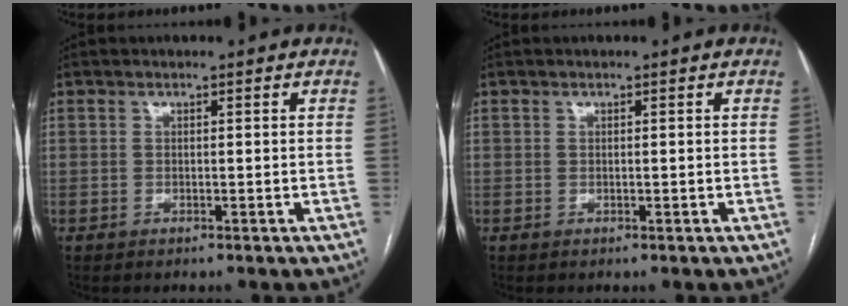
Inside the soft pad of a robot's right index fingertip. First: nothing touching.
{"total": 0.0}